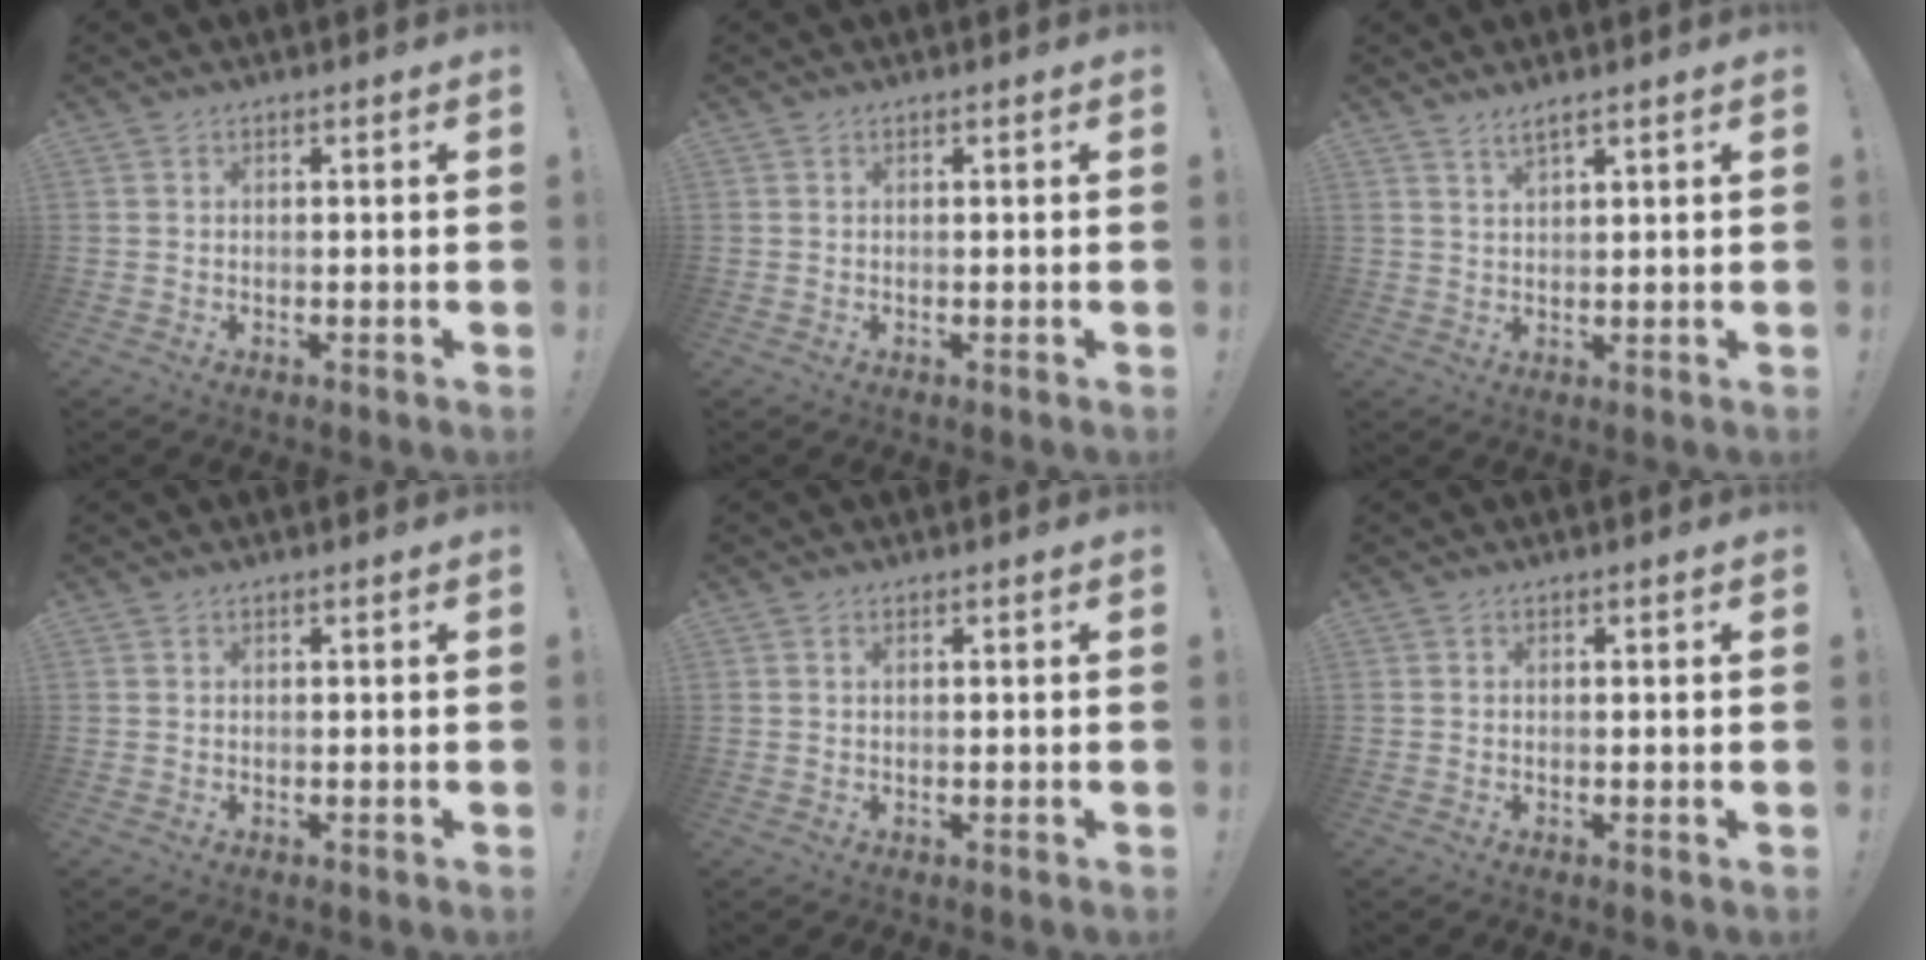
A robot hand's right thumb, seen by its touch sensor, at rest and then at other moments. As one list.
[{"total": 0.0}, {"total": 2.8, "force": [2.3, 0.3, 1.6], "torque": [-0.026, -0.014, 0.039]}, {"total": 0.0}, {"total": 0.5, "force": [0.3, 0.2, 0.4], "torque": [0.000, -0.003, 0.003]}, {"total": 0.0}]